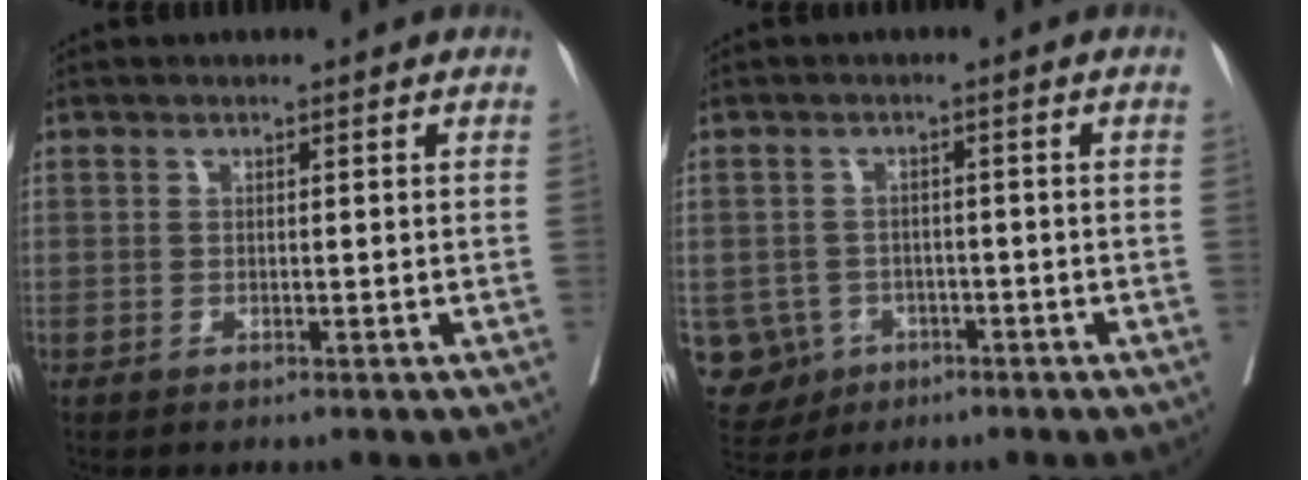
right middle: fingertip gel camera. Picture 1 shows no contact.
{"total": 6.7, "force": [-2.4, 6.2, 1.0], "torque": [-0.027, 0.007, -0.029]}